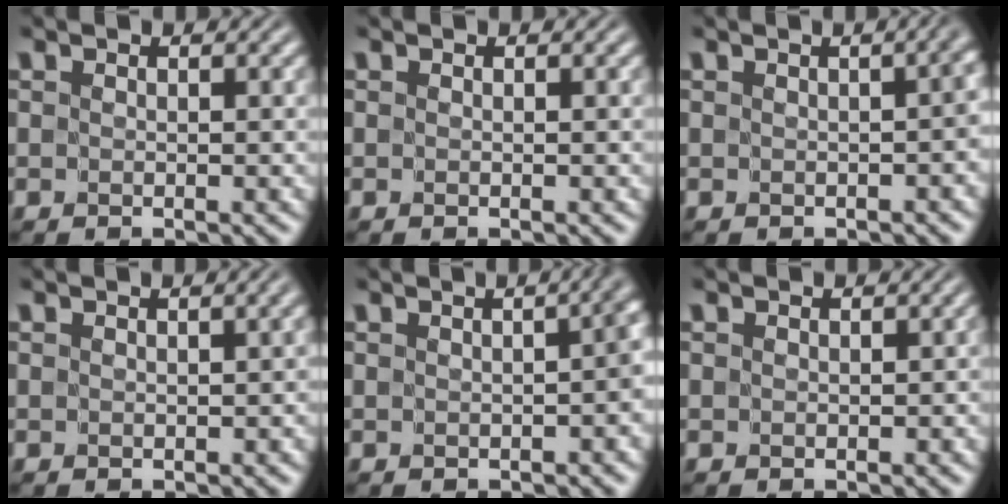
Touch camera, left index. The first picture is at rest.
{"total": 0.0}
{"total": 3.6, "force": [0.0, 1.6, 3.3], "torque": [-0.009, 0.018, 0.000]}
{"total": 1.2, "force": [0.0, 0.5, 1.1], "torque": [-0.005, 0.003, 0.006]}
{"total": 4.3, "force": [-0.3, 1.7, 4.0], "torque": [-0.015, 0.014, 0.001]}
{"total": 0.5, "force": [-0.4, 0.3, 0.1], "torque": [0.005, 0.004, -0.001]}